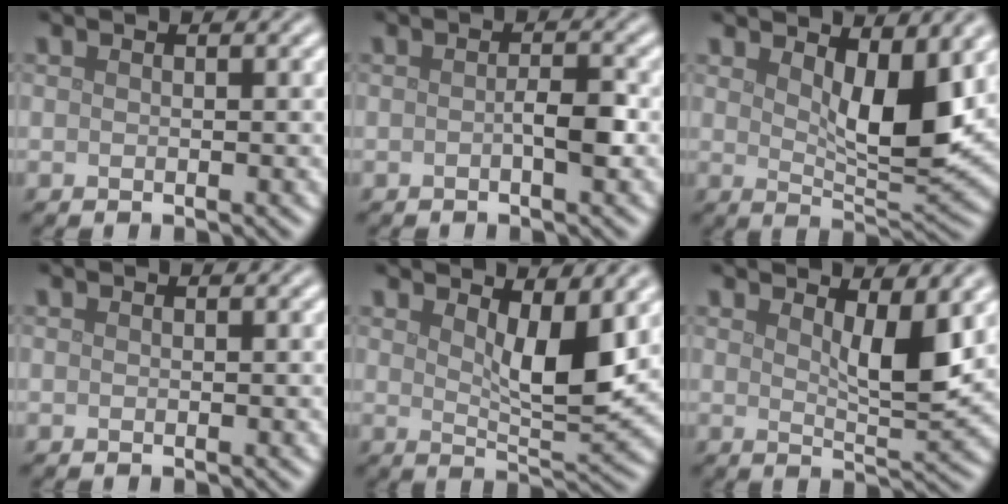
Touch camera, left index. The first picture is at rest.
{"total": 1.9, "force": [-0.4, 0.5, 1.8], "torque": [-0.030, 0.001, -0.008]}
{"total": 6.3, "force": [2.4, 2.4, 5.3], "torque": [-0.083, -0.013, 0.044]}
{"total": 0.0}
{"total": 5.3, "force": [2.2, 1.6, 4.5], "torque": [-0.069, -0.010, 0.039]}
{"total": 4.3, "force": [1.9, 1.2, 3.6], "torque": [-0.057, -0.008, 0.032]}